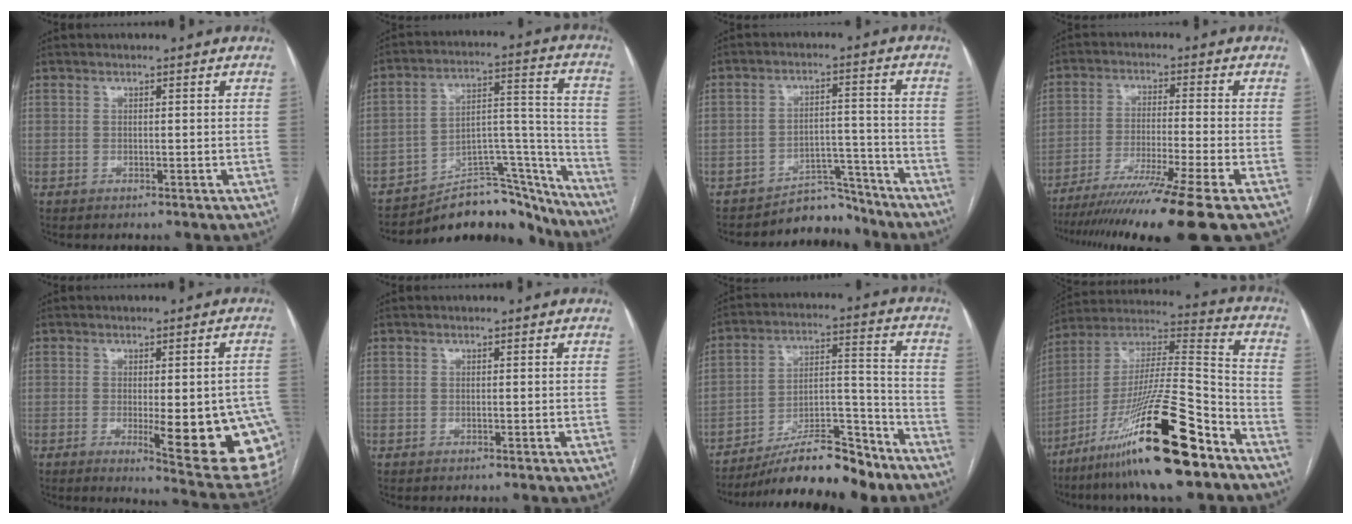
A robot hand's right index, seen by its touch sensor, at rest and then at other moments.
{"total": 18.3, "force": [-17.0, 5.5, 4.0], "torque": [-0.033, 0.068, -0.251]}
{"total": 6.7, "force": [-6.3, 2.1, -0.5], "torque": [0.020, 0.047, -0.096]}
{"total": 16.5, "force": [-12.8, -2.5, 10.1], "torque": [-0.153, -0.050, -0.208]}
{"total": 16.4, "force": [-4.1, 3.1, 15.6], "torque": [-0.100, 0.000, -0.031]}
{"total": 0.0}
{"total": 16.2, "force": [-13.4, 3.2, 8.5], "torque": [-0.134, 0.023, -0.225]}
{"total": 23.5, "force": [-14.5, 1.9, 18.4], "torque": [-0.323, -0.021, -0.253]}